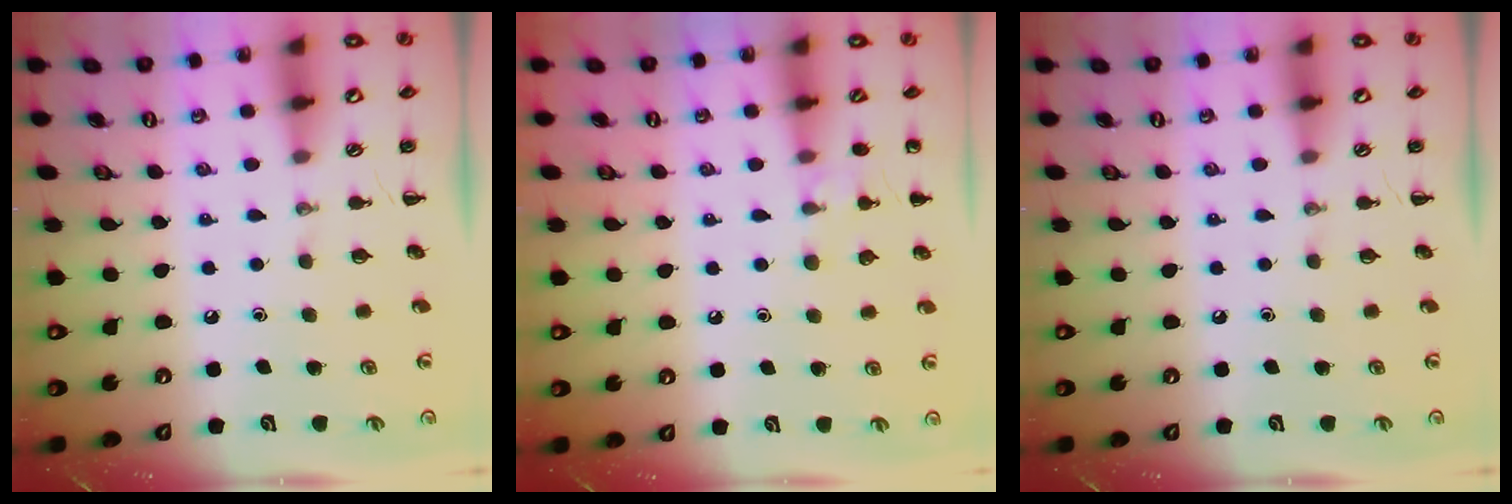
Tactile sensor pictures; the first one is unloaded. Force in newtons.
{"total": 7.0, "press": 6.6, "slide": 2.1}
{"total": 0.0}